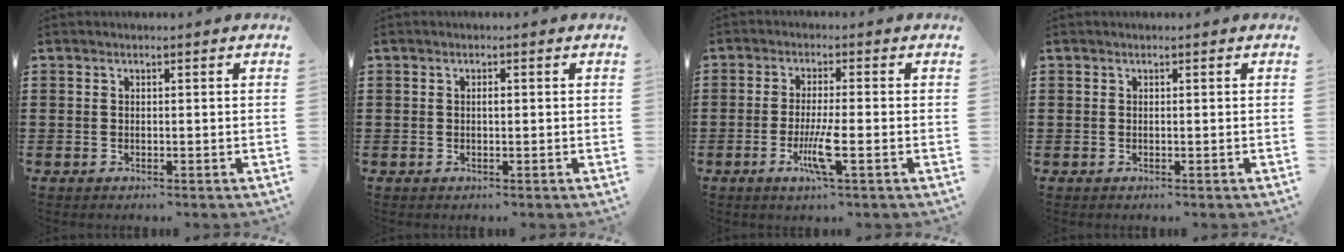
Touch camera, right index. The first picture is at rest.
{"total": 0.8, "force": [0.0, 0.3, 0.8], "torque": [-0.016, -0.002, 0.001]}
{"total": 5.7, "force": [-2.1, 0.4, 5.3], "torque": [-0.107, -0.020, -0.040]}
{"total": 0.0}